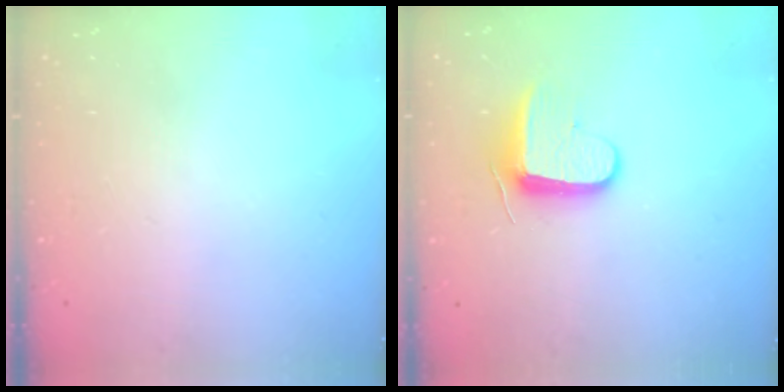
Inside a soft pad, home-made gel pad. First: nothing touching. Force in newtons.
{"total": 9.3, "press": 9.3, "slide": 0.6}